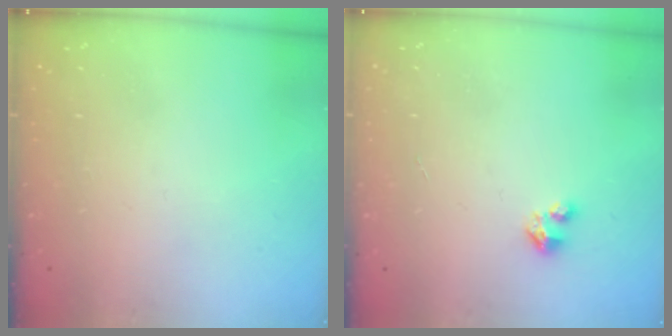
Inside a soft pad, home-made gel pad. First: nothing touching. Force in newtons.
{"total": 1.6, "press": 1.6, "slide": 0.2}